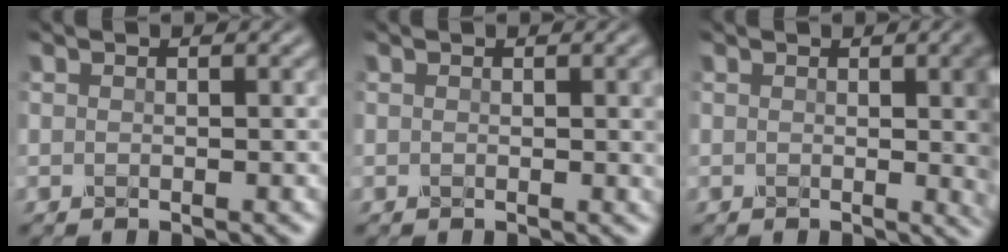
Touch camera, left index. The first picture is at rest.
{"total": 1.4, "force": [0.2, 0.3, 1.3], "torque": [-0.013, 0.000, 0.002]}
{"total": 5.3, "force": [0.5, 1.6, 5.0], "torque": [-0.038, 0.000, 0.008]}